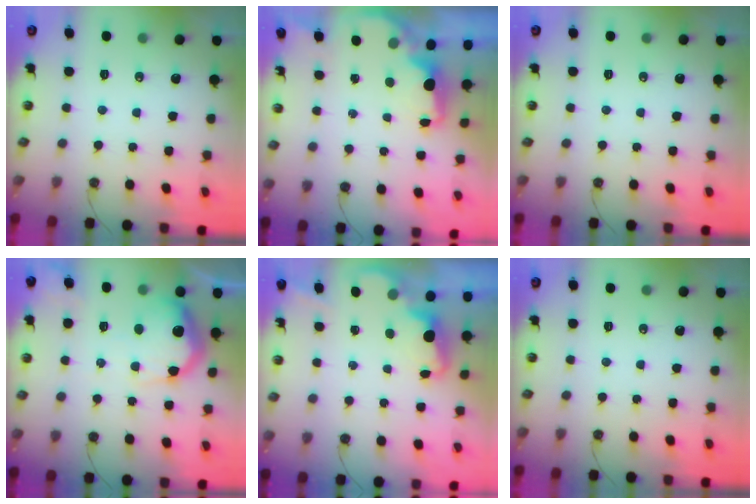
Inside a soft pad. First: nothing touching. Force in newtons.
{"total": 2.5, "press": 2.3, "slide": 0.8}
{"total": 0.0}
{"total": 20.2, "press": 20.2, "slide": 1.2}
{"total": 2.1, "press": 2.1, "slide": 0.6}
{"total": 0.0}